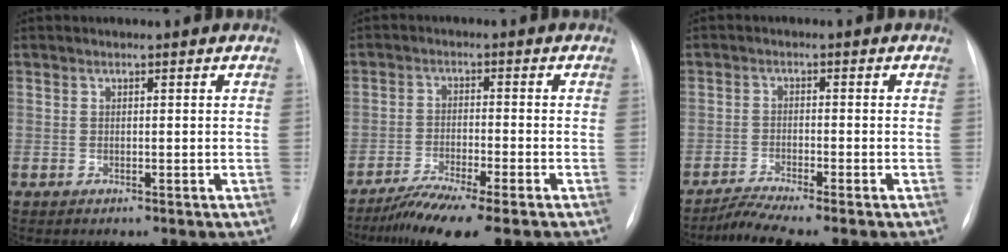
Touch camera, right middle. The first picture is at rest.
{"total": 8.1, "force": [-6.2, -0.1, 5.2], "torque": [-0.089, -0.024, -0.107]}
{"total": 4.3, "force": [-3.8, -1.0, 1.8], "torque": [-0.039, -0.015, -0.074]}